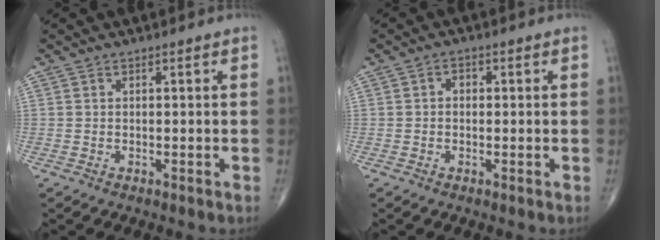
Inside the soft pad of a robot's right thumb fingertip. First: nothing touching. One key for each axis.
{"total": 1.5, "fx": 0.1, "fy": 1.2, "fz": 1.0, "tx": -0.006, "ty": 0.009, "tz": -0.003}